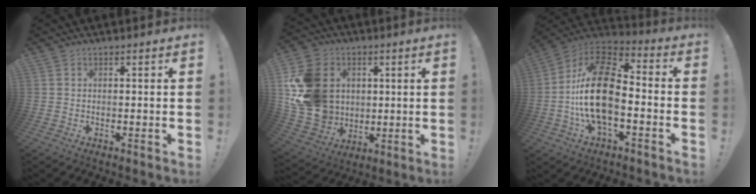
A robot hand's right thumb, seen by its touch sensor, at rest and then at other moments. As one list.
[{"total": 19.8, "force": [3.4, 16.5, 10.4], "torque": [-0.194, -0.006, 0.078]}, {"total": 21.9, "force": [-3.4, 11.8, 18.2], "torque": [-0.347, 0.028, -0.057]}]